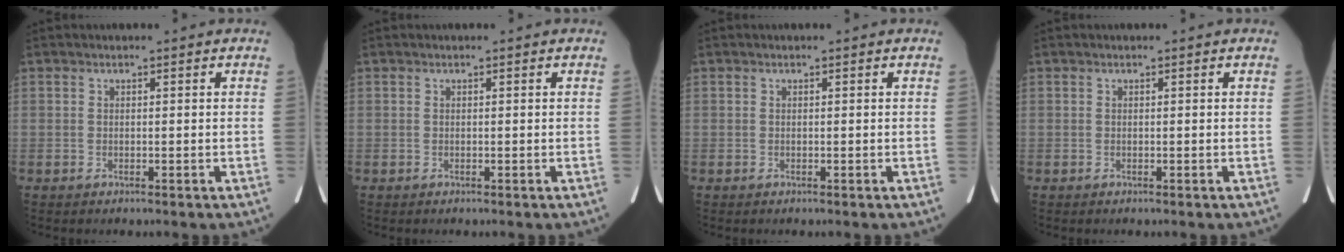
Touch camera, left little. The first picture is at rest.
{"total": 0.0}
{"total": 0.0}
{"total": 0.0}